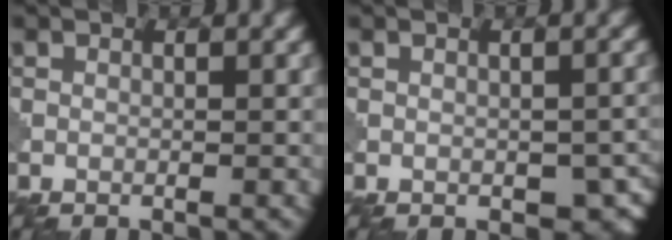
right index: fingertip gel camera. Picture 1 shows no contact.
{"total": 4.0, "force": [-1.0, 2.5, 2.9], "torque": [-0.036, -0.016, -0.001]}